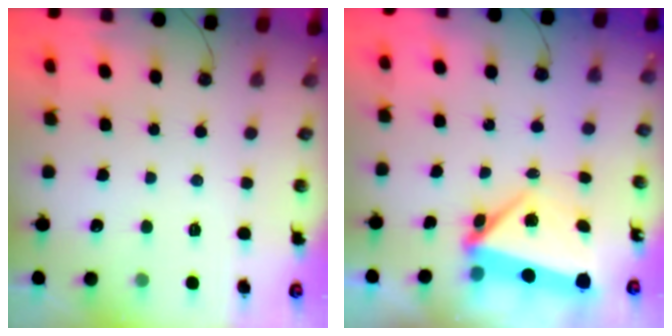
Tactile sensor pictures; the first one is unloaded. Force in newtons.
{"total": 6.0, "press": 5.9, "slide": 0.9}